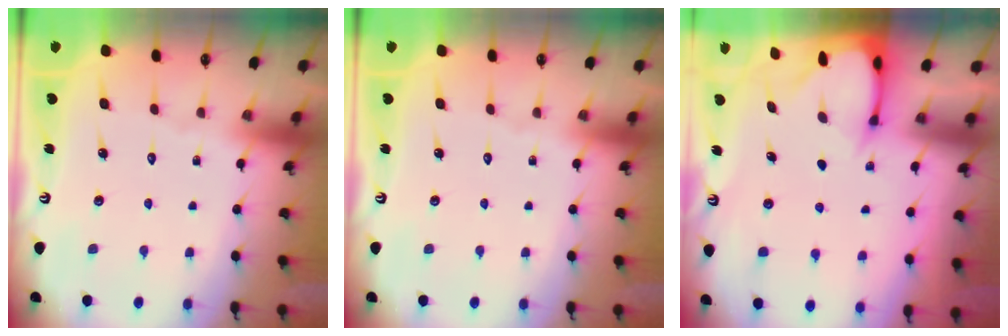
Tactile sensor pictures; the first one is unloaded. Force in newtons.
{"total": 0.0}
{"total": 2.6, "press": 2.6, "slide": 0.3}